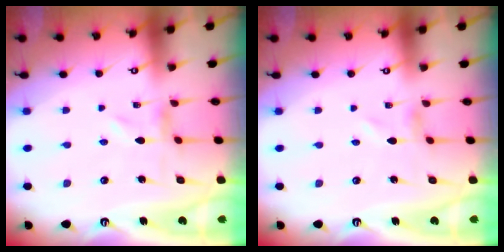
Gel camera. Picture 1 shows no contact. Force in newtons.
{"total": 0.8, "press": 0.8, "slide": 0.1}